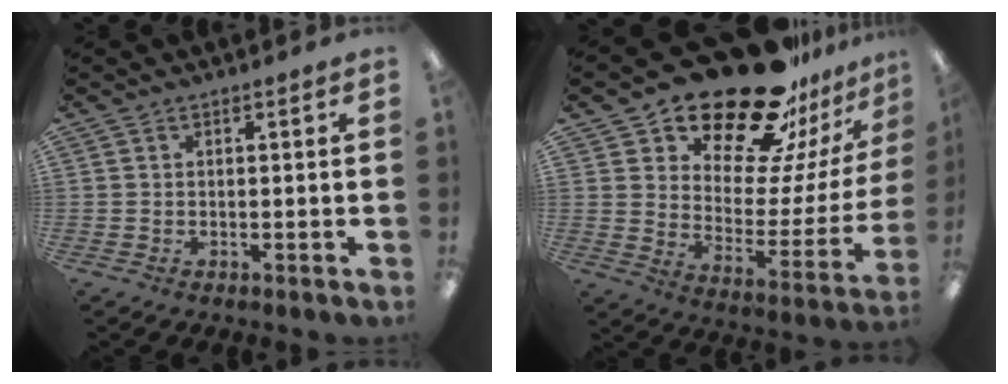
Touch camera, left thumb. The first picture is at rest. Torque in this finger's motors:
{"motor_torque": [0.38, 0.97, 1.45, -1.32, 0.07]}